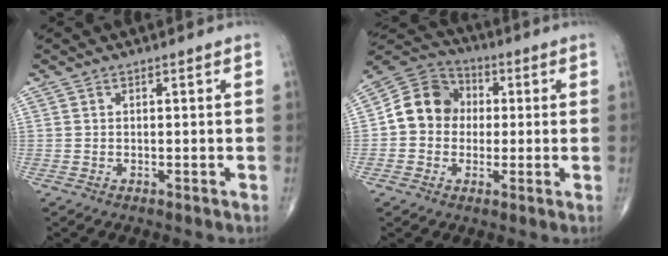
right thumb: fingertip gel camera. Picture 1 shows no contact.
{"total": 10.9, "force": [0.4, 9.5, 5.2], "torque": [-0.067, 0.029, -0.008]}